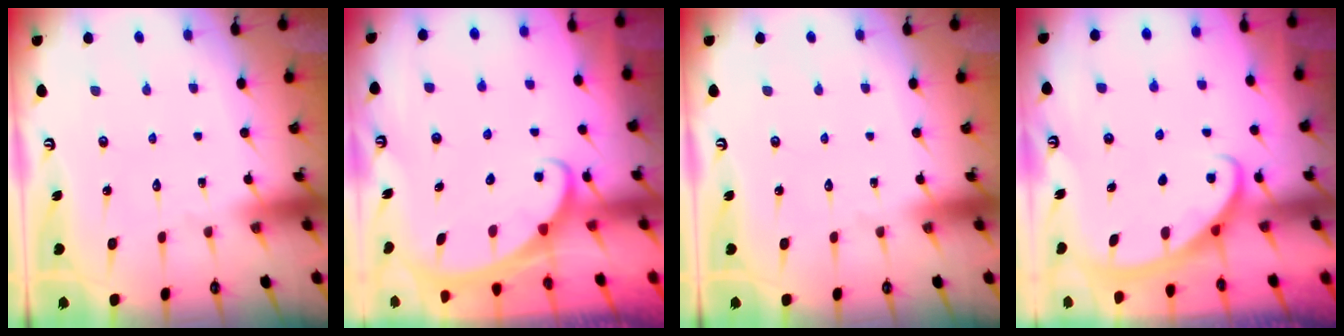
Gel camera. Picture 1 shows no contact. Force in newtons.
{"total": 2.1, "press": 2.1, "slide": 0.3}
{"total": 0.0}
{"total": 2.8, "press": 2.8, "slide": 0.4}